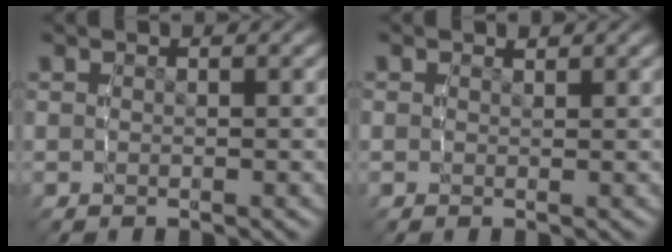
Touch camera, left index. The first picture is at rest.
{"total": 0.8, "force": [0.7, 0.4, 0.2], "torque": [0.003, -0.001, 0.012]}